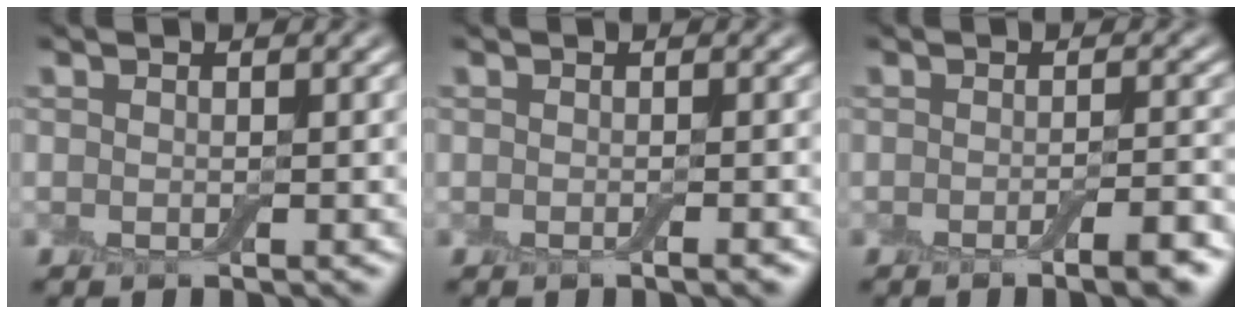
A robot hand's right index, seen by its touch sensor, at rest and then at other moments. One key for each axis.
{"total": 1.0, "fx": -0.5, "fy": 0.1, "fz": 0.9, "tx": -0.010, "ty": -0.001, "tz": -0.008}
{"total": 4.2, "fx": -2.0, "fy": 1.0, "fz": 3.5, "tx": -0.042, "ty": 0.000, "tz": -0.029}